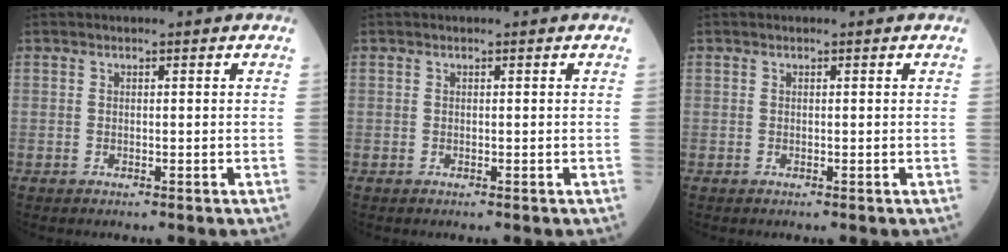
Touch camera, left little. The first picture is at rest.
{"total": 0.0}
{"total": 0.0}